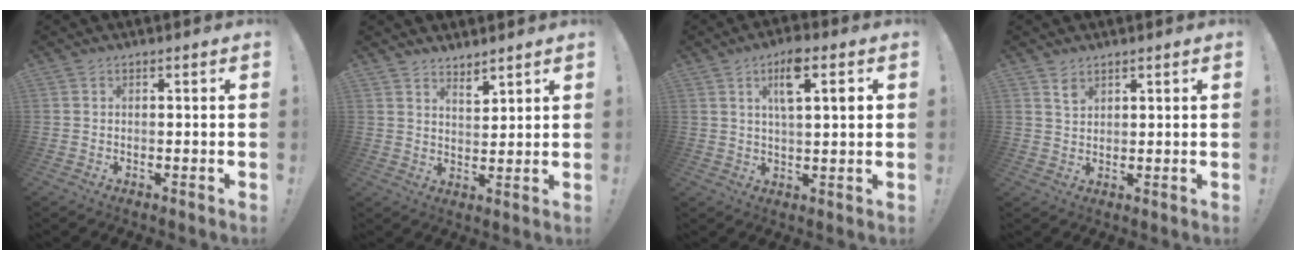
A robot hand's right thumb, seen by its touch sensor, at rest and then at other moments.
{"total": 4.4, "force": [4.0, 1.3, 1.4], "torque": [-0.011, -0.033, 0.070]}
{"total": 9.0, "force": [3.5, 2.3, 8.0], "torque": [-0.124, 0.002, 0.050]}
{"total": 2.7, "force": [2.0, 1.4, 1.1], "torque": [-0.004, -0.016, 0.034]}